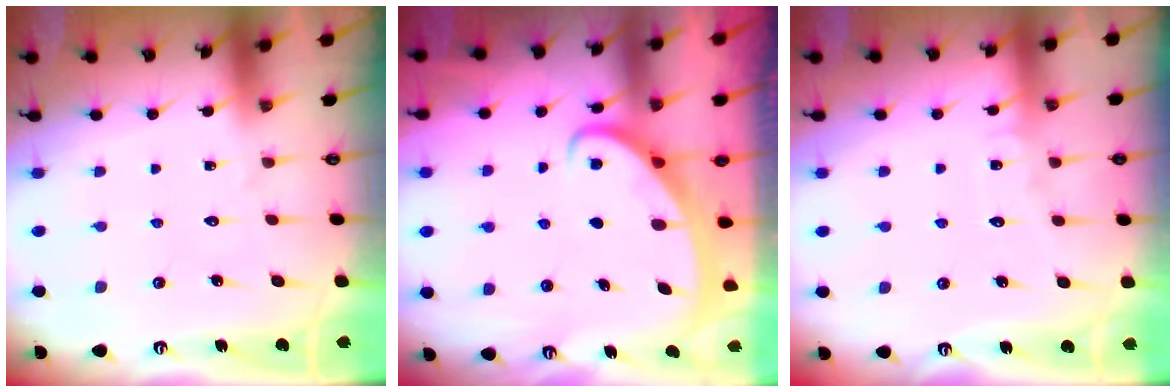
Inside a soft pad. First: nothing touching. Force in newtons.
{"total": 2.3, "press": 2.3, "slide": 0.3}
{"total": 4.2, "press": 4.2, "slide": 0.4}